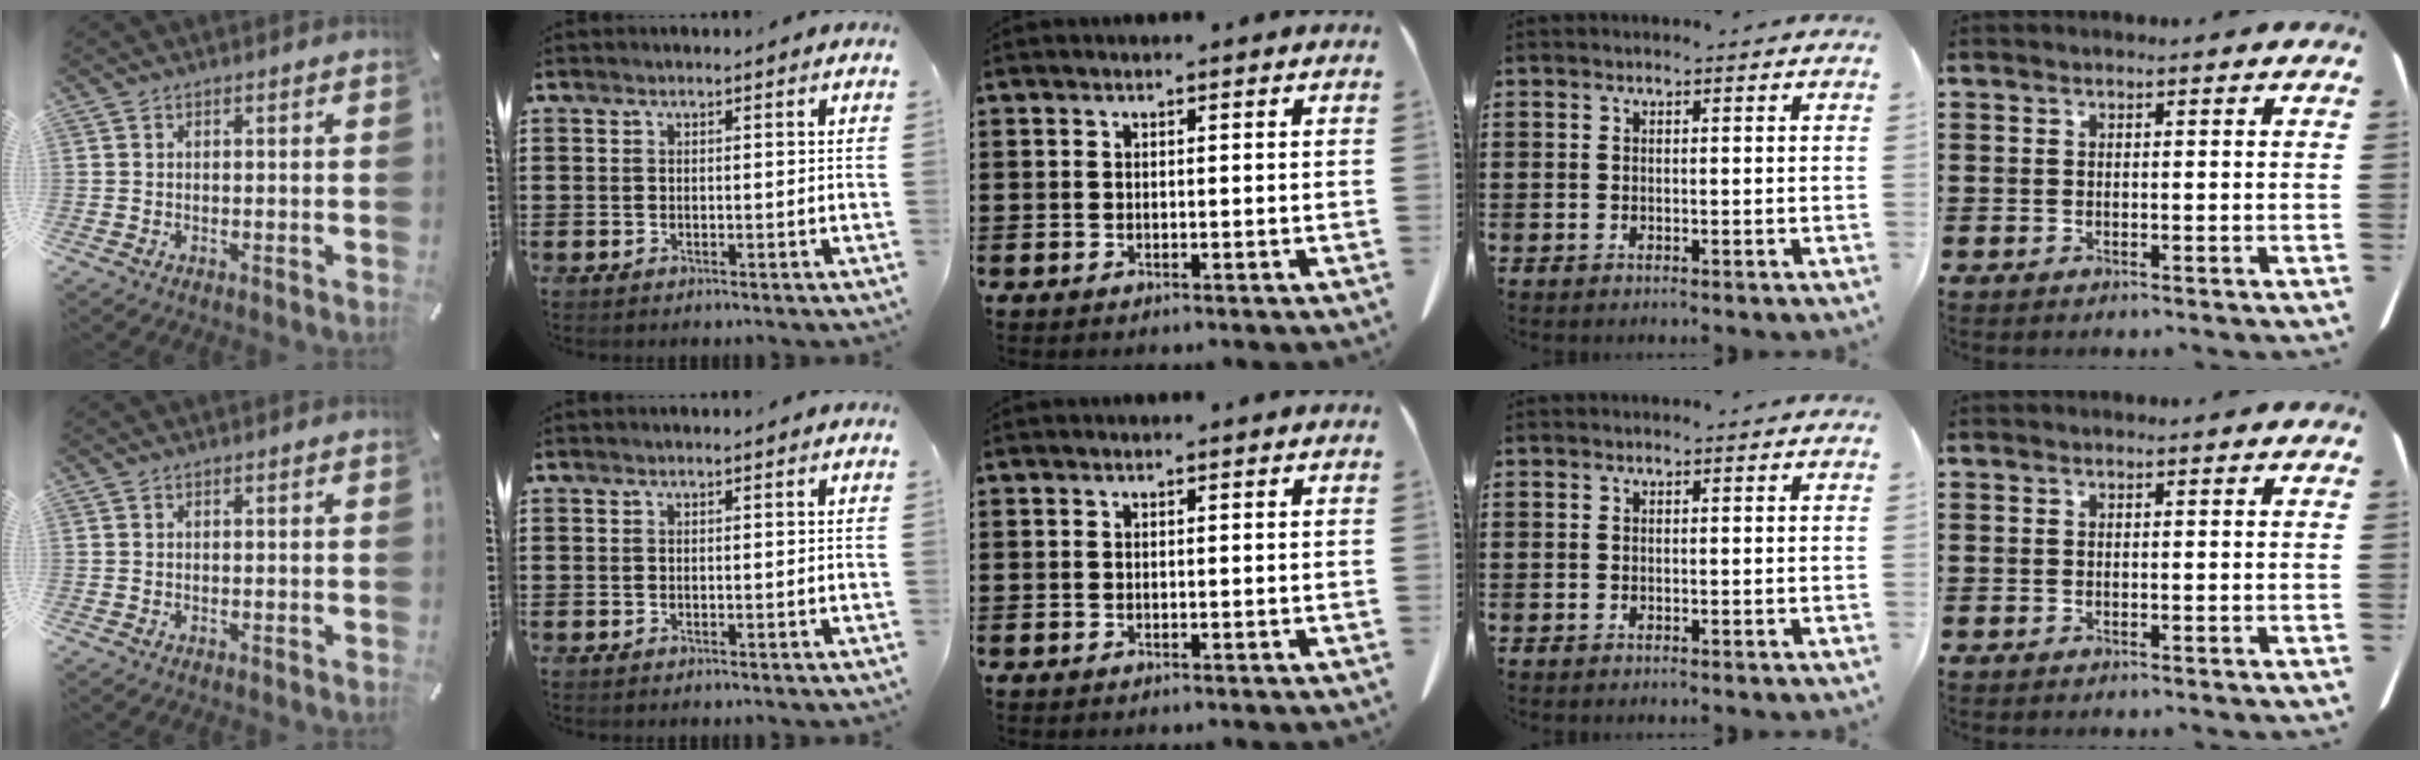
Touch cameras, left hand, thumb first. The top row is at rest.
{}